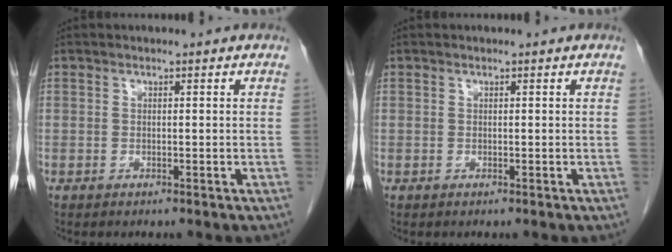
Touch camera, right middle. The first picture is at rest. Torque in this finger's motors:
{"motor_torque": [0.00, 0.00, 0.00, 0.00]}